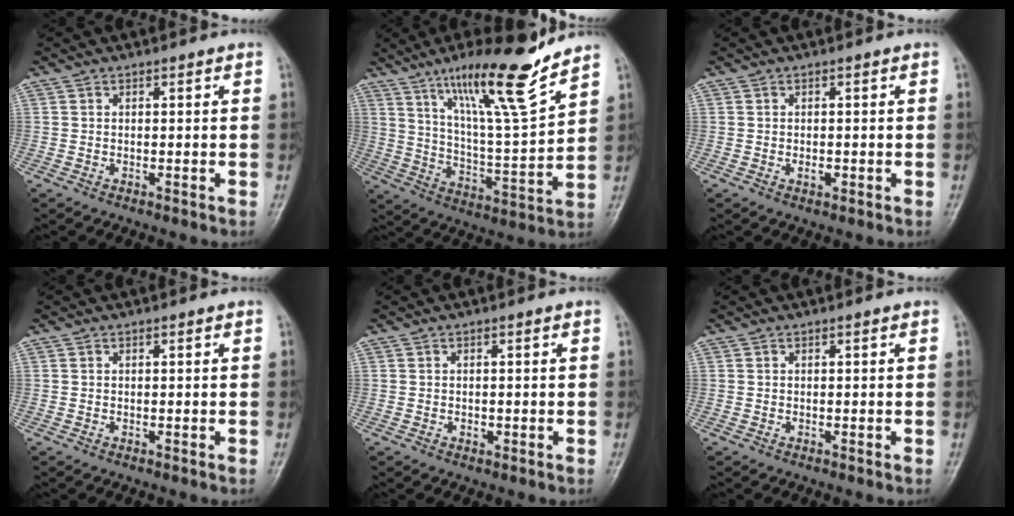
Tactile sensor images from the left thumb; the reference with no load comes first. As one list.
[{"total": 17.7, "force": [12.4, 1.8, 12.4], "torque": [-0.192, -0.074, 0.213]}, {"total": 1.4, "force": [-0.3, 0.9, 1.1], "torque": [-0.013, 0.000, -0.004]}, {"total": 0.0}, {"total": 1.0, "force": [-0.2, 0.8, 0.6], "torque": [-0.006, 0.000, -0.002]}, {"total": 0.0}]